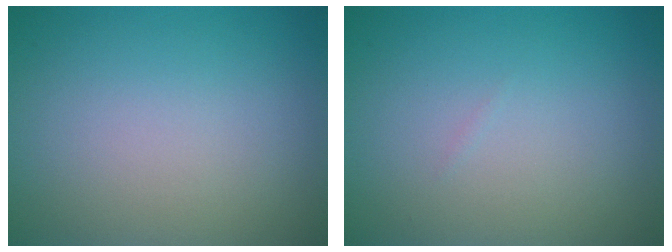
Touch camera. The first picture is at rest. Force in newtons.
{"total": 0.0}